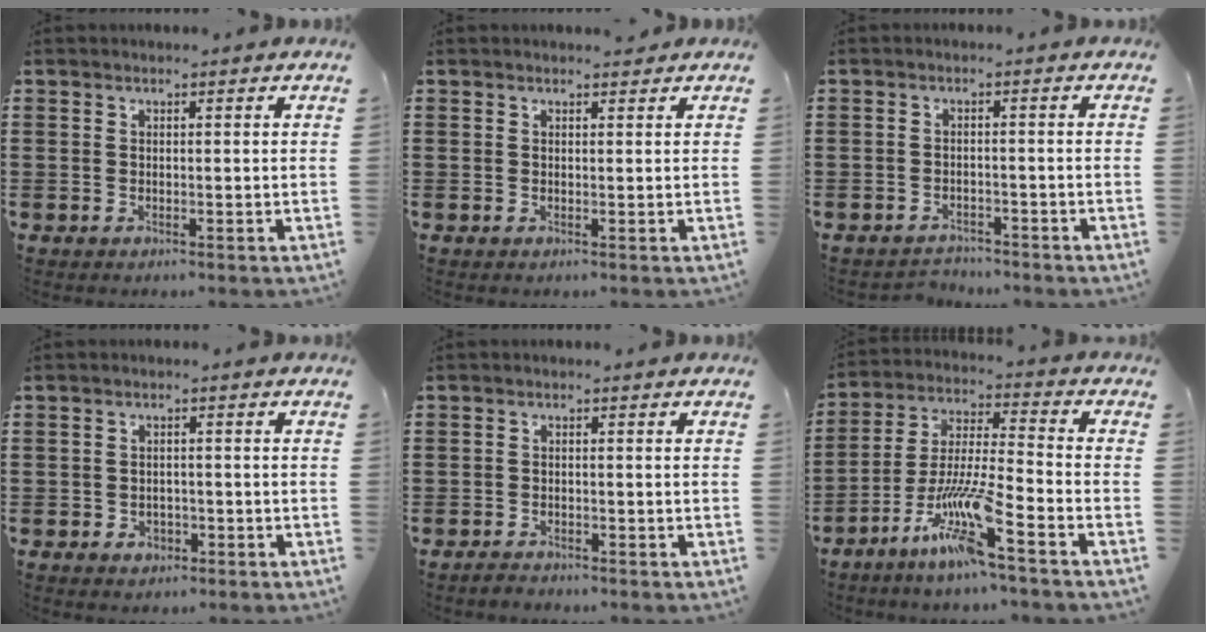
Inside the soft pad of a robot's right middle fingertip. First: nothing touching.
{"total": 0.7, "force": [0.6, 0.3, 0.1], "torque": [0.005, -0.003, 0.009]}
{"total": 2.1, "force": [-2.0, 0.4, -0.1], "torque": [-0.006, 0.000, -0.046]}
{"total": 1.5, "force": [-0.8, 1.2, 0.5], "torque": [-0.014, 0.002, -0.019]}
{"total": 1.3, "force": [-1.3, 0.3, 0.0], "torque": [-0.003, 0.004, -0.028]}
{"total": 11.1, "force": [-7.0, 0.6, 8.5], "torque": [-0.187, -0.014, -0.142]}